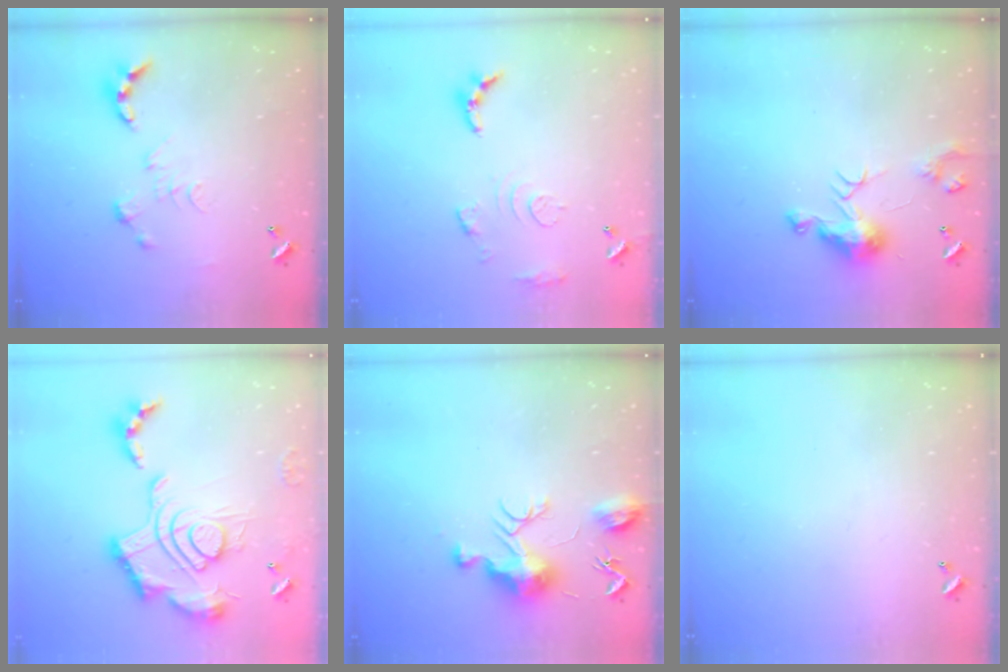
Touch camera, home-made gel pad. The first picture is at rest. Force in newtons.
{"total": 11.0, "press": 10.9, "slide": 0.9}
{"total": 8.3, "press": 8.3, "slide": 0.1}
{"total": 2.5, "press": 1.9, "slide": 1.7}
{"total": 10.6, "press": 10.6, "slide": 0.7}
{"total": 0.0}